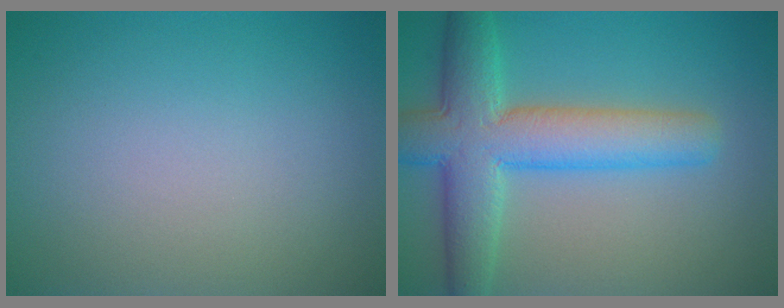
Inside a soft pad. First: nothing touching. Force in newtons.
{"total": 8.0, "press": 8.0, "slide": 0.5}